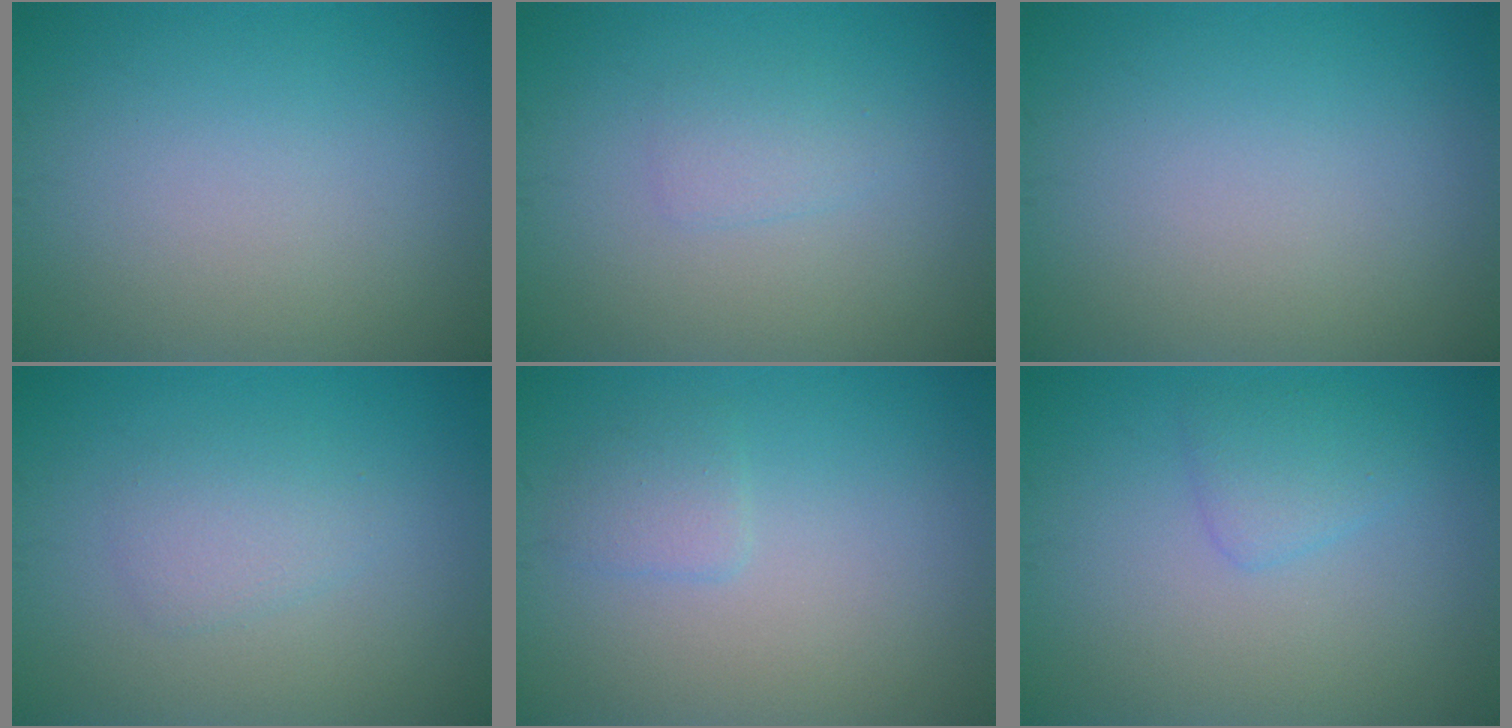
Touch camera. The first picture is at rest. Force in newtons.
{"total": 1.4, "press": 1.4, "slide": 0.1}
{"total": 0.0}
{"total": 1.8, "press": 1.8, "slide": 0.0}
{"total": 1.4, "press": 1.4, "slide": 0.1}
{"total": 1.8, "press": 1.8, "slide": 0.1}